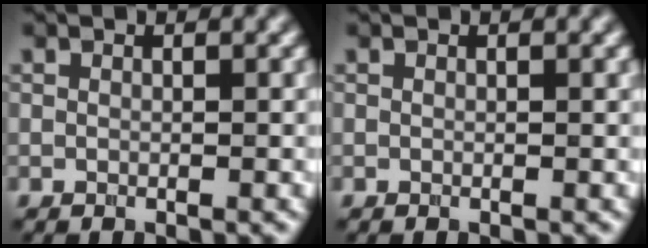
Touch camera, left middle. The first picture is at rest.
{"total": 0.0}